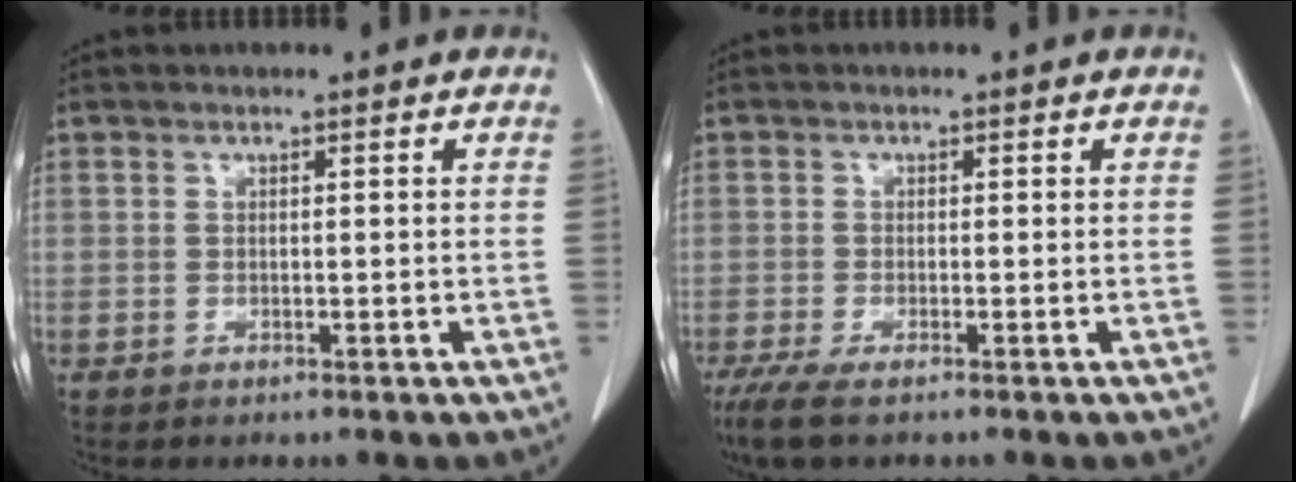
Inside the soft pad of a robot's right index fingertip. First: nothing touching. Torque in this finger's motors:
{"motor_torque": [0.44, -0.40, 0.15, 0.06]}